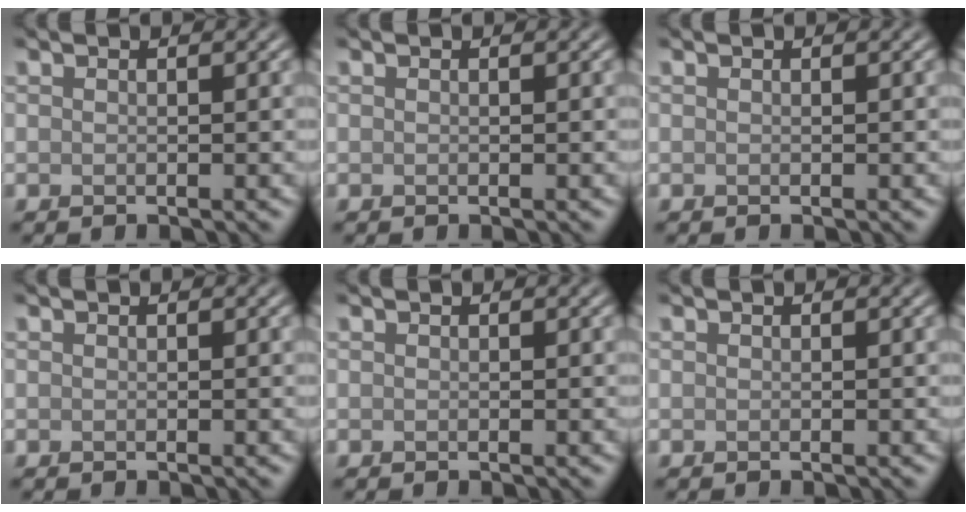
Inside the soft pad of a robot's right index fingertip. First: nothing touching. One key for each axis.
{"total": 0.0}
{"total": 0.0}
{"total": 0.0}
{"total": 0.0}
{"total": 0.0}